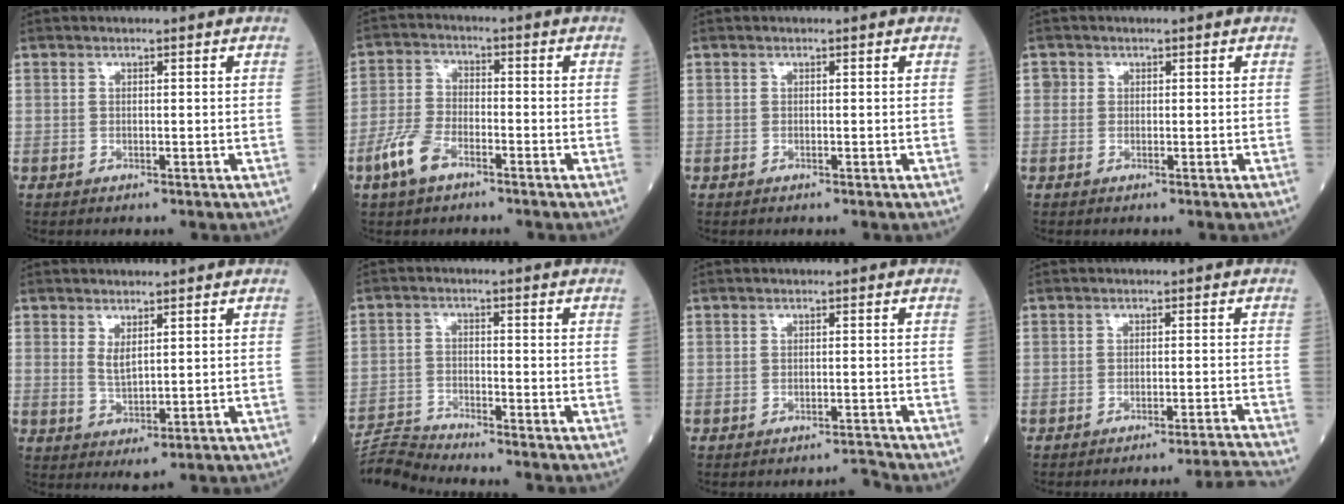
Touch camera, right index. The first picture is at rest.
{"total": 6.4, "force": [-4.0, 2.8, 4.3], "torque": [-0.106, -0.001, -0.081]}
{"total": 0.0}
{"total": 0.9, "force": [0.3, 0.8, 0.0], "torque": [0.006, 0.005, 0.004]}
{"total": 3.1, "force": [1.5, 0.8, 2.7], "torque": [-0.053, -0.013, 0.035]}
{"total": 5.4, "force": [-5.0, -2.0, -0.7], "torque": [-0.002, -0.013, -0.099]}
{"total": 1.3, "force": [-1.2, -0.3, -0.2], "torque": [0.008, -0.006, -0.015]}
{"total": 7.0, "force": [-6.2, -3.2, 0.5], "torque": [0.009, -0.009, -0.080]}